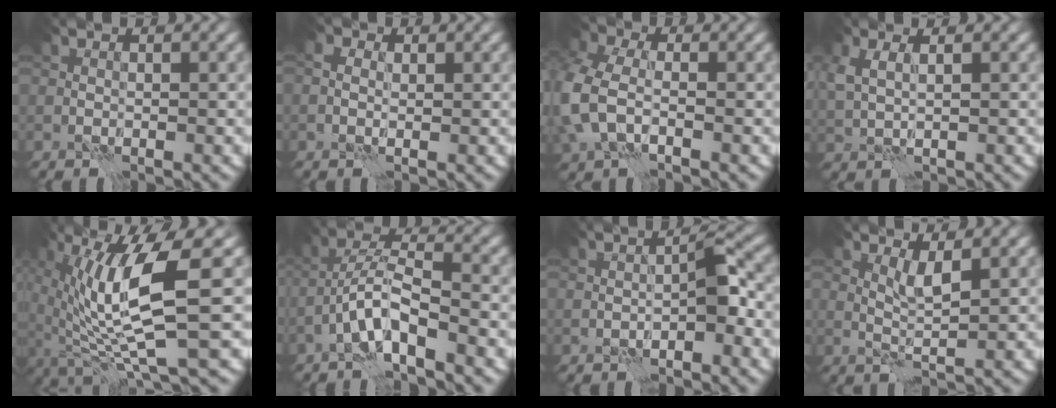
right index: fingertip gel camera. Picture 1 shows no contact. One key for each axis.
{"total": 1.2, "fx": 0.2, "fy": 0.8, "fz": 0.8, "tx": -0.013, "ty": 0.008, "tz": -0.003}
{"total": 6.4, "fx": -1.4, "fy": 4.2, "fz": 4.5, "tx": -0.139, "ty": -0.002, "tz": -0.036}
{"total": 2.4, "fx": 1.7, "fy": 0.4, "fz": 1.6, "tx": -0.038, "ty": 0.004, "tz": 0.037}
{"total": 8.8, "fx": 1.1, "fy": 1.1, "fz": 8.6, "tx": -0.150, "ty": -0.009, "tz": 0.024}
{"total": 4.4, "fx": -2.7, "fy": 0.5, "fz": 3.4, "tx": -0.063, "ty": 0.016, "tz": -0.058}
{"total": 2.4, "fx": -0.5, "fy": 0.4, "fz": 2.4, "tx": -0.034, "ty": 0.012, "tz": -0.013}
{"total": 2.0, "fx": 1.5, "fy": -0.5, "fz": 1.2, "tx": -0.022, "ty": -0.002, "tz": 0.030}